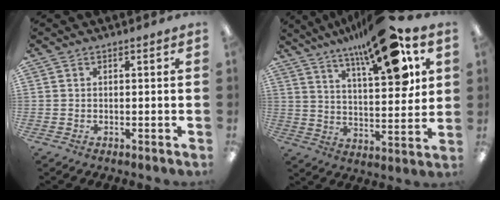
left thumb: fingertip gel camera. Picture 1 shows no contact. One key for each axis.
{"total": 18.9, "fx": 12.1, "fy": 5.4, "fz": 13.4, "tx": -0.208, "ty": -0.064, "tz": 0.191}